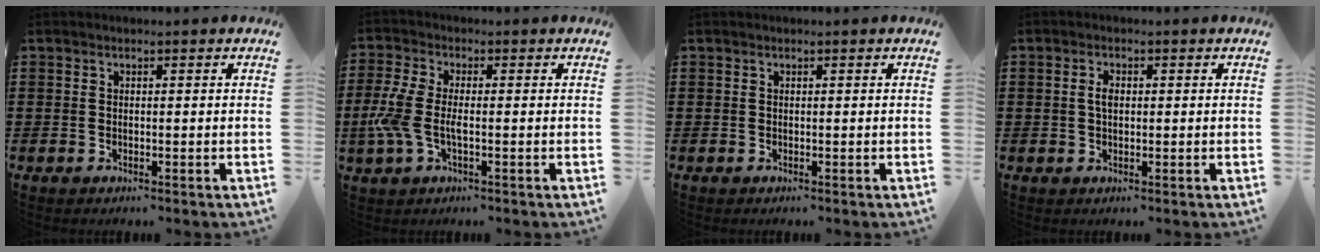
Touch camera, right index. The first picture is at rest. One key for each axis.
{"total": 5.8, "fx": -1.5, "fy": 2.6, "fz": 4.9, "tx": -0.127, "ty": -0.007, "tz": -0.037}
{"total": 0.0}
{"total": 2.0, "fx": 0.0, "fy": 0.9, "fz": 1.7, "tx": -0.036, "ty": 0.006, "tz": -0.002}